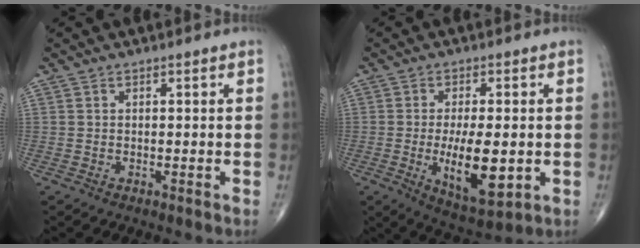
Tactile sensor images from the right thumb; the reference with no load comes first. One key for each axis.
{"total": 12.2, "fx": -1.8, "fy": 4.8, "fz": 11.0, "tx": -0.170, "ty": -0.019, "tz": -0.020}